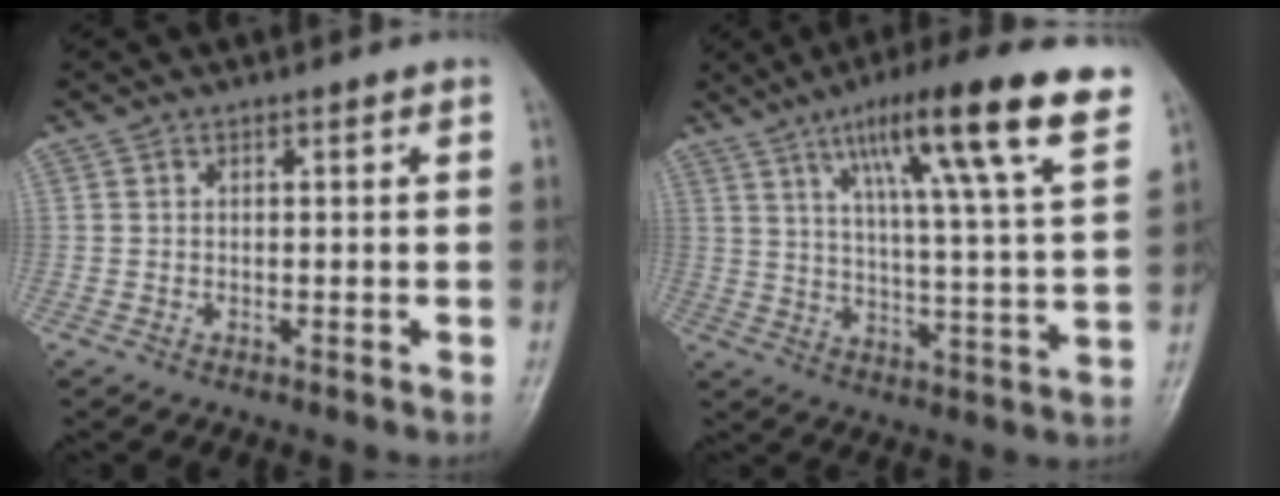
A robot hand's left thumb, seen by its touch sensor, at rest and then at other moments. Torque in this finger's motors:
{"motor_torque": [0.45, 0.38, 1.60, -1.17, 0.14]}